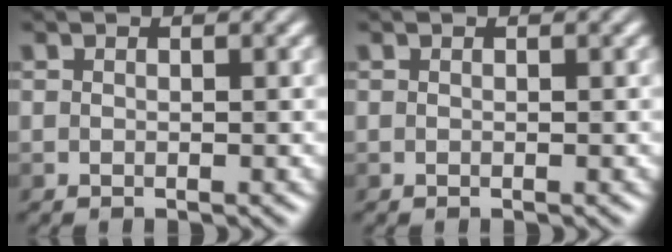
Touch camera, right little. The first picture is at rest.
{"total": 0.0}